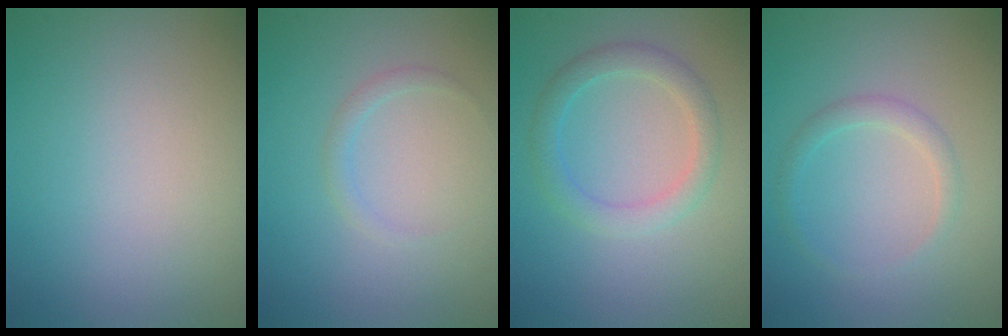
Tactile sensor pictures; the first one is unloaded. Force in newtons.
{"total": 1.0, "press": 1.0, "slide": 0.0}
{"total": 2.6, "press": 2.6, "slide": 0.1}
{"total": 1.5, "press": 1.5, "slide": 0.1}